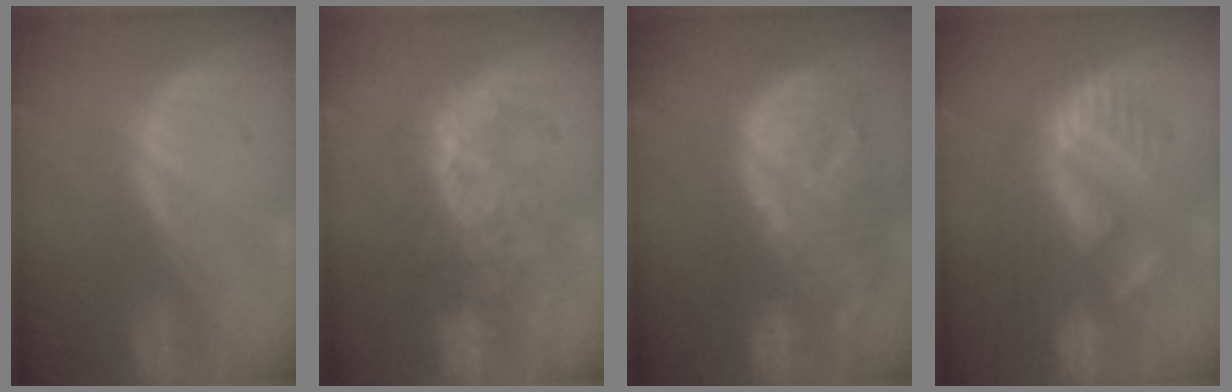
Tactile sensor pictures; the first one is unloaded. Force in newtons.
{"total": 9.3, "press": 8.4, "slide": 4.1}
{"total": 12.7, "press": 10.9, "slide": 6.4}
{"total": 9.7, "press": 9.3, "slide": 3.0}